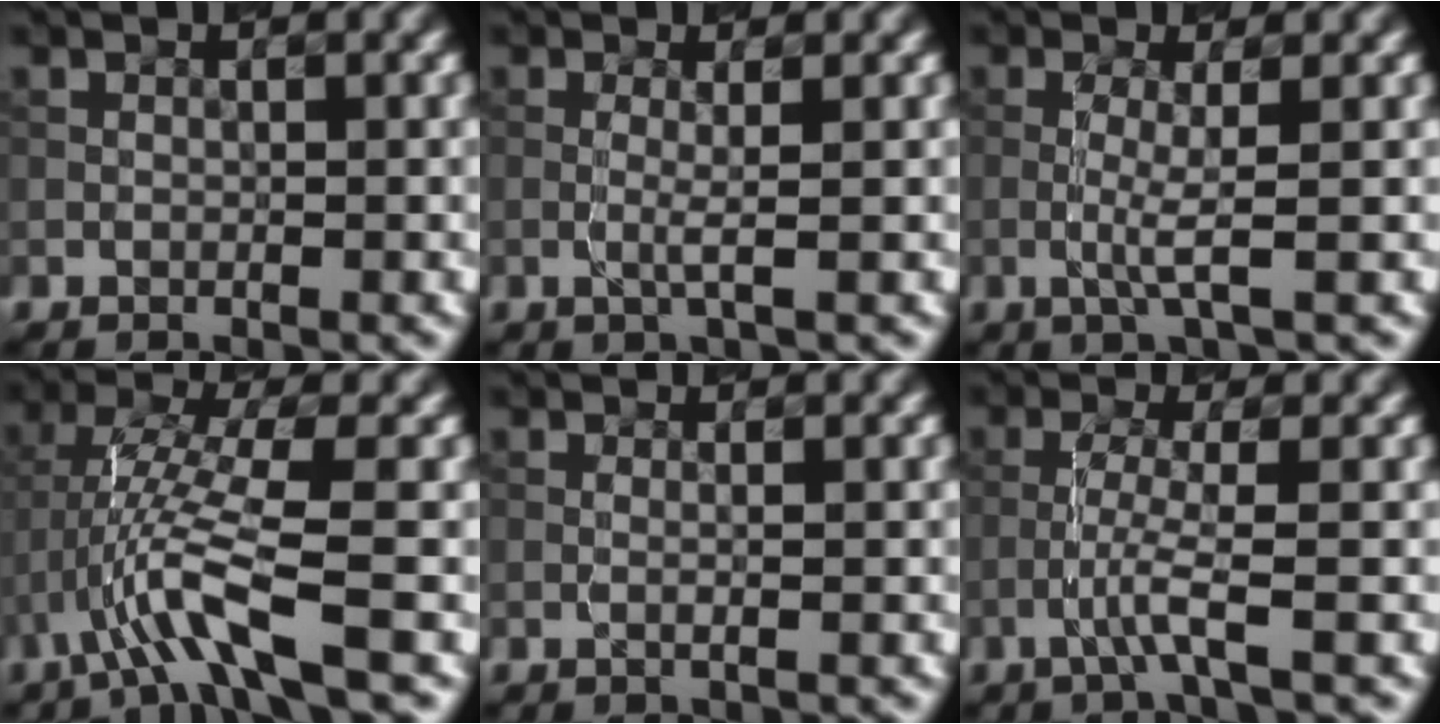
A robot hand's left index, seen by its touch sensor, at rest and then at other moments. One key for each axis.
{"total": 1.6, "fx": 0.0, "fy": 0.1, "fz": 1.6, "tx": -0.036, "ty": -0.004, "tz": -0.005}
{"total": 2.4, "fx": -0.3, "fy": 0.2, "fz": 2.4, "tx": -0.053, "ty": -0.004, "tz": -0.013}
{"total": 6.1, "fx": -1.8, "fy": 0.7, "fz": 5.7, "tx": -0.122, "ty": 0.006, "tz": -0.039}
{"total": 1.5, "fx": 0.4, "fy": 0.6, "fz": 1.3, "tx": -0.011, "ty": -0.010, "tz": -0.007}
{"total": 2.7, "fx": -1.0, "fy": -0.1, "fz": 2.6, "tx": -0.053, "ty": 0.007, "tz": -0.030}